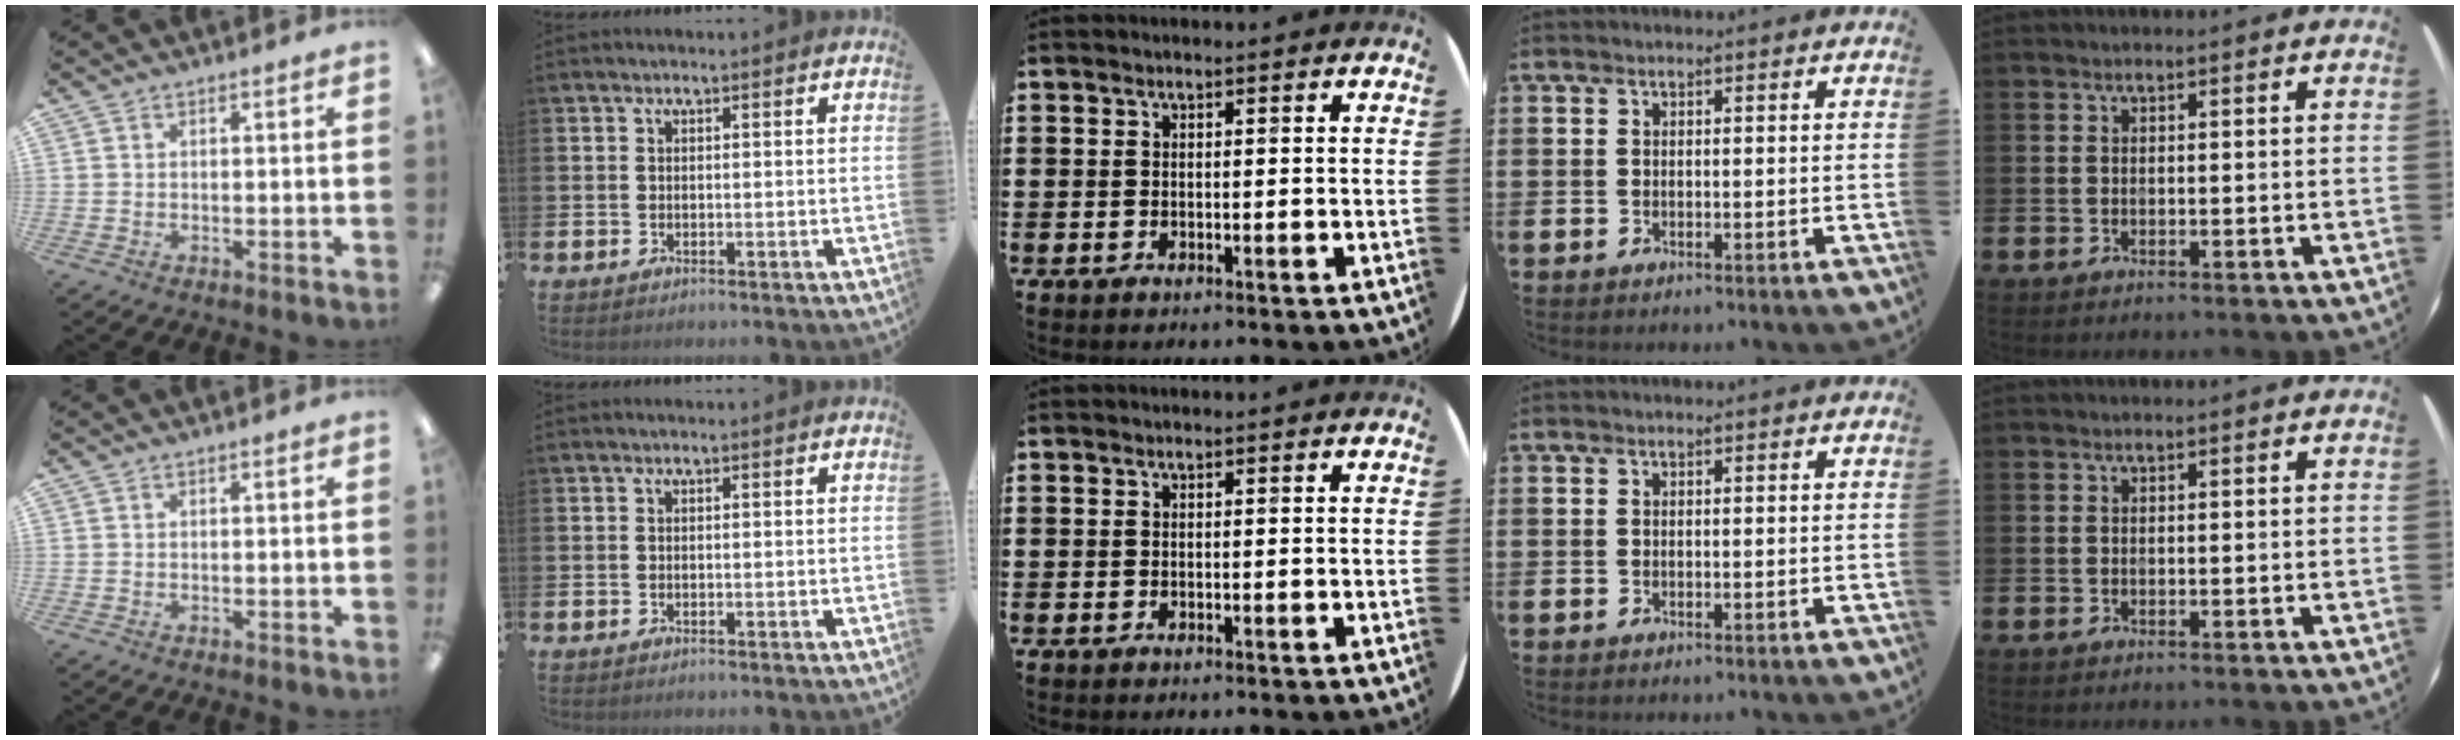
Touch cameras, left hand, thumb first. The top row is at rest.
{}